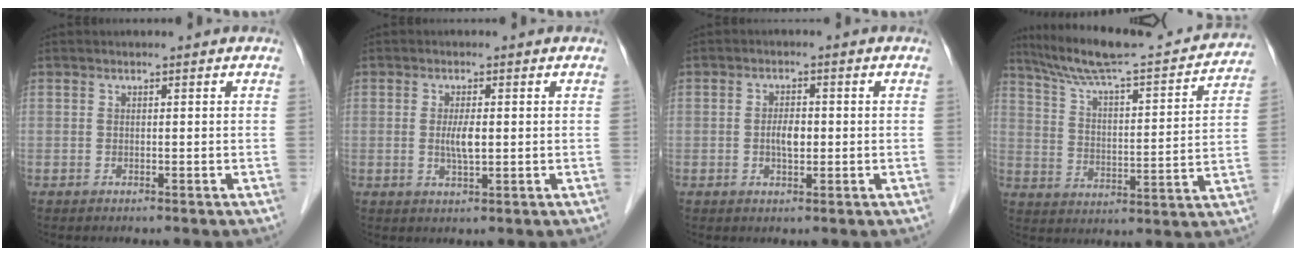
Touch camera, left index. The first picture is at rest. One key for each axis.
{"total": 2.9, "fx": 0.1, "fy": 0.6, "fz": 2.8, "tx": -0.057, "ty": -0.004, "tz": 0.005}
{"total": 2.7, "fx": -0.2, "fy": 1.2, "fz": 2.4, "tx": -0.046, "ty": 0.002, "tz": -0.003}
{"total": 22.3, "fx": 20.3, "fy": 1.8, "fz": 9.1, "tx": -0.149, "ty": -0.008, "tz": 0.290}